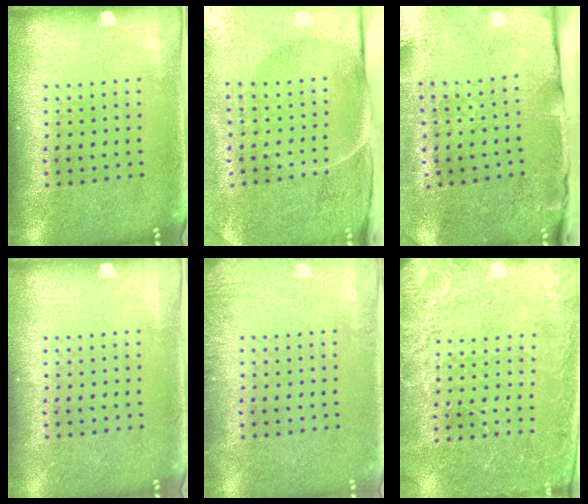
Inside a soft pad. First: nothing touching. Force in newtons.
{"total": 4.9, "press": 3.9, "slide": 3.0}
{"total": 4.8, "press": 3.9, "slide": 2.9}
{"total": 0.0}
{"total": 1.4, "press": 1.4, "slide": 0.2}
{"total": 2.6, "press": 2.6, "slide": 0.3}